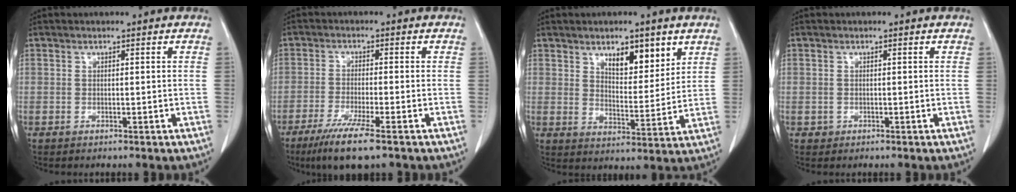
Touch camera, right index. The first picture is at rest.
{"total": 8.0, "force": [-5.3, 0.3, 6.1], "torque": [-0.111, -0.022, -0.088]}
{"total": 7.6, "force": [4.6, 2.9, 5.4], "torque": [-0.079, -0.007, 0.075]}
{"total": 0.6, "force": [-0.1, 0.6, 0.0], "torque": [0.003, 0.005, -0.004]}